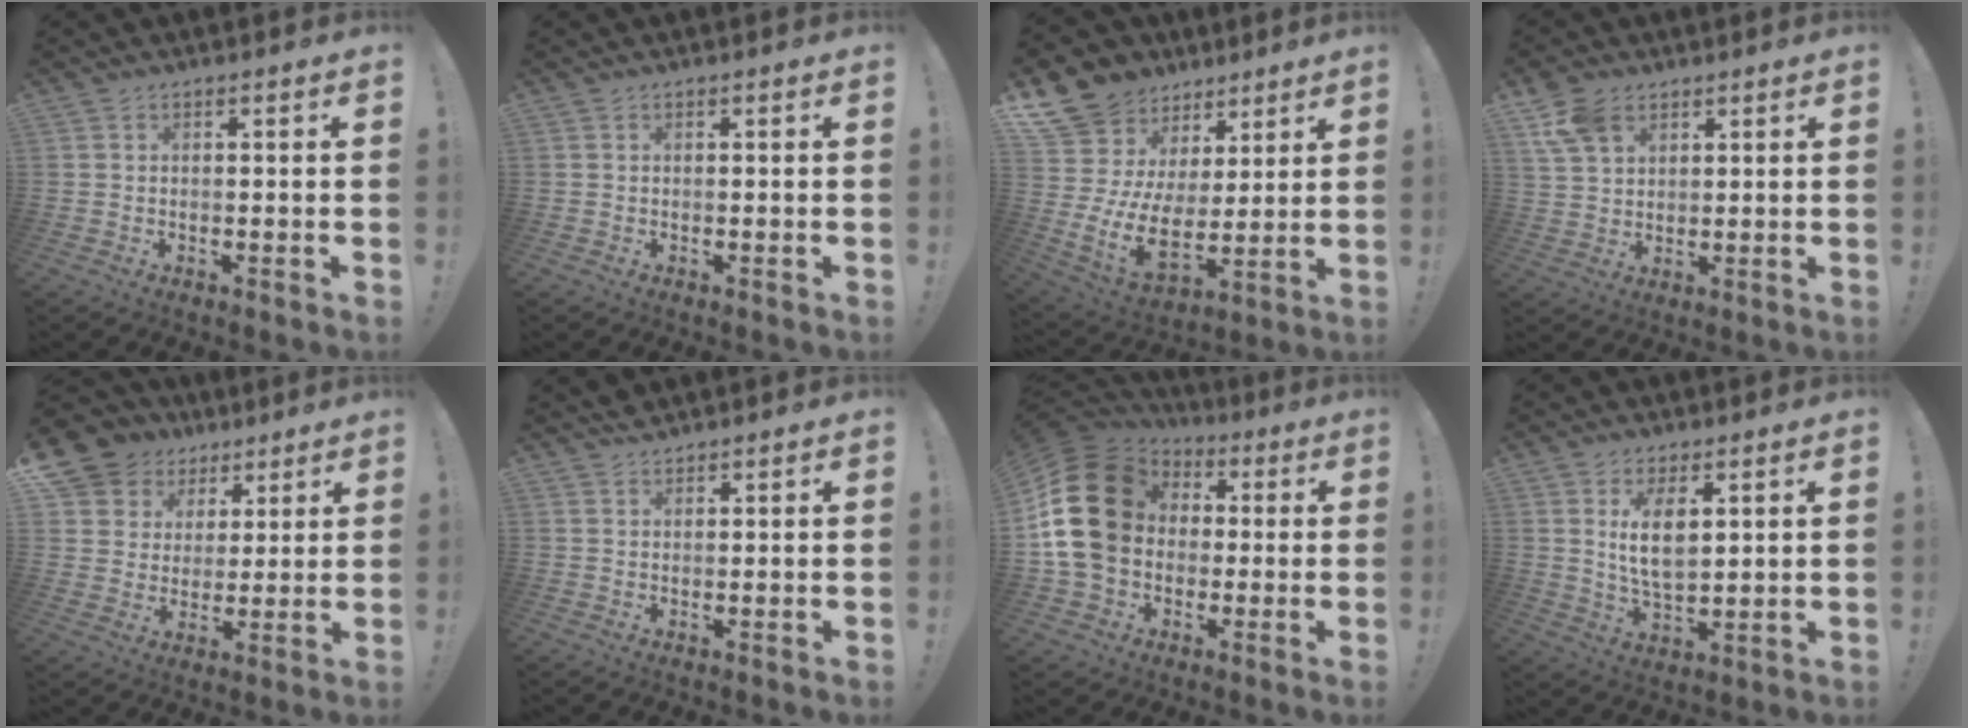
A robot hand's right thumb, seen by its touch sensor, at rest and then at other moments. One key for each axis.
{"total": 0.0}
{"total": 14.5, "fx": 4.0, "fy": 11.4, "fz": 8.0, "tx": -0.161, "ty": -0.051, "tz": 0.092}
{"total": 8.9, "fx": 4.9, "fy": 5.8, "fz": 4.6, "tx": -0.086, "ty": -0.014, "tz": 0.097}
{"total": 11.4, "fx": 6.5, "fy": 8.9, "fz": 3.0, "tx": -0.044, "ty": -0.048, "tz": 0.133}
{"total": 2.0, "fx": 1.9, "fy": 0.7, "fz": 0.2, "tx": -0.003, "ty": -0.011, "tz": 0.037}
{"total": 22.2, "fx": 2.4, "fy": 17.2, "fz": 13.9, "tx": -0.249, "ty": 0.007, "tz": 0.057}
{"total": 8.8, "fx": 3.1, "fy": 4.3, "fz": 7.1, "tx": -0.139, "ty": -0.014, "tz": 0.050}